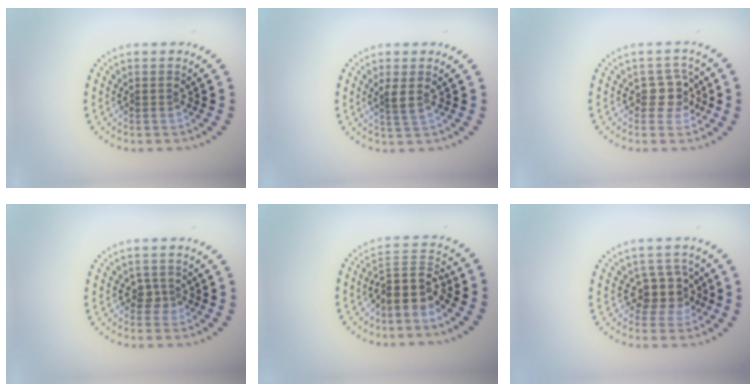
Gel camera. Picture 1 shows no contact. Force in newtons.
{"total": 1.4, "press": 1.1, "slide": 0.9}
{"total": 2.4, "press": 2.0, "slide": 1.2}
{"total": 1.5, "press": 1.1, "slide": 1.0}
{"total": 3.7, "press": 2.9, "slide": 2.3}
{"total": 2.8, "press": 2.2, "slide": 1.8}